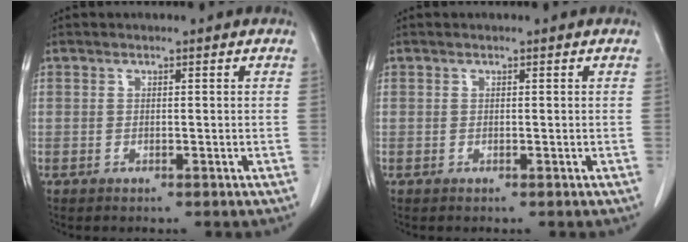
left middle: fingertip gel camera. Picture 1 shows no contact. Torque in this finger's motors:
{"motor_torque": [0.23, -0.18, -0.05, -0.01]}